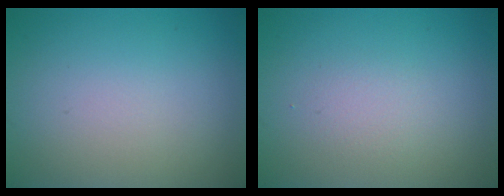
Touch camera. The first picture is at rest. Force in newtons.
{"total": 1.3, "press": 1.3, "slide": 0.1}